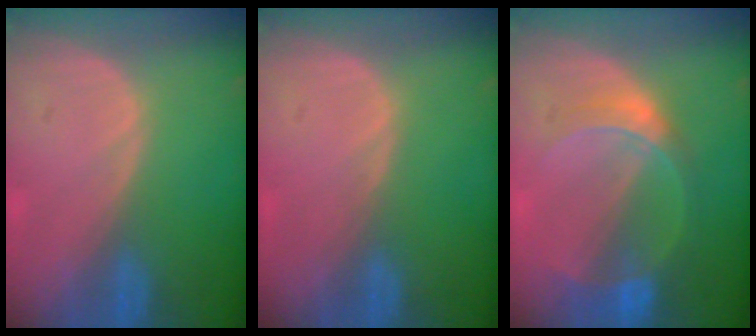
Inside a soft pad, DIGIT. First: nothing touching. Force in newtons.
{"total": 0.0}
{"total": 6.8, "press": 6.0, "slide": 3.2}